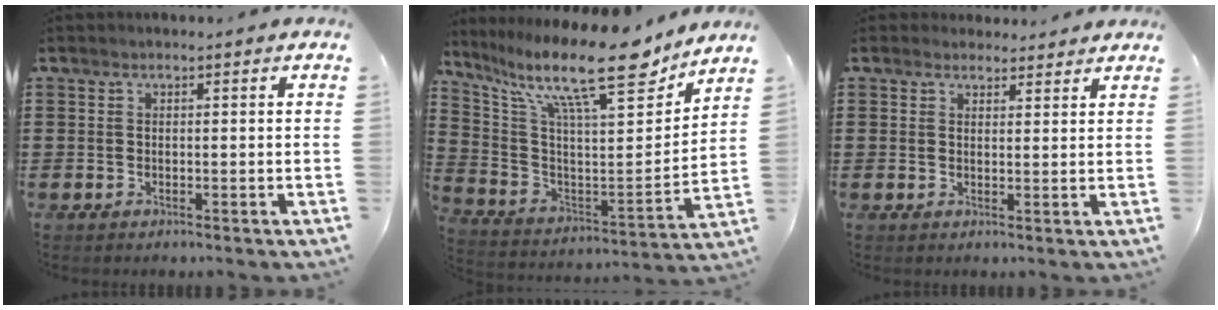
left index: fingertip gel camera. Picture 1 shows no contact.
{"total": 16.3, "force": [12.0, 3.1, 10.5], "torque": [-0.201, -0.083, 0.192]}
{"total": 2.4, "force": [2.2, 0.9, 0.1], "torque": [0.000, -0.002, 0.041]}